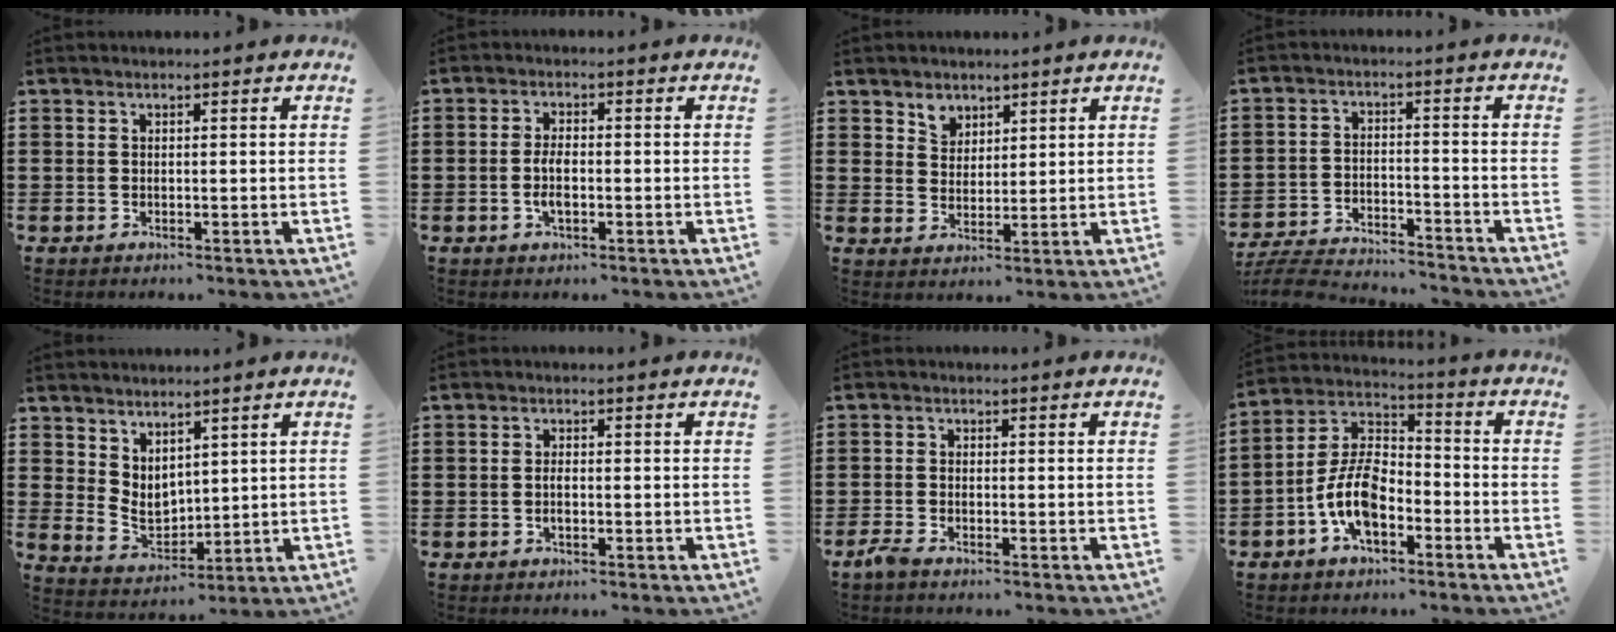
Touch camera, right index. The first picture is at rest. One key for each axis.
{"total": 3.6, "fx": -0.8, "fy": 1.5, "fz": 3.2, "tx": -0.082, "ty": -0.004, "tz": -0.021}
{"total": 3.3, "fx": 2.4, "fy": 2.3, "fz": 0.4, "tx": -0.012, "ty": 0.005, "tz": 0.043}
{"total": 5.9, "fx": -5.8, "fy": 0.4, "fz": 1.1, "tx": -0.035, "ty": 0.002, "tz": -0.119}
{"total": 4.1, "fx": 2.8, "fy": 2.5, "fz": 1.6, "tx": -0.045, "ty": -0.008, "tz": 0.055}
{"total": 1.6, "fx": -0.4, "fy": 0.6, "fz": 1.4, "tx": -0.027, "ty": 0.000, "tz": -0.007}
{"total": 1.7, "fx": -1.4, "fy": 0.3, "fz": 0.9, "tx": -0.024, "ty": -0.002, "tz": -0.029}
{"total": 9.4, "fx": -4.2, "fy": 4.9, "fz": 6.9, "tx": -0.171, "ty": 0.001, "tz": -0.086}